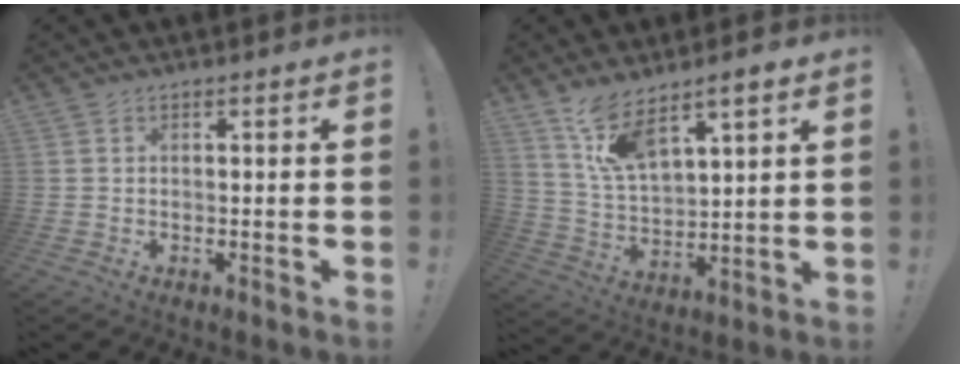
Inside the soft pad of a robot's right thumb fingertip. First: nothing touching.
{"total": 10.5, "force": [8.1, 3.6, 5.7], "torque": [-0.109, -0.046, 0.147]}